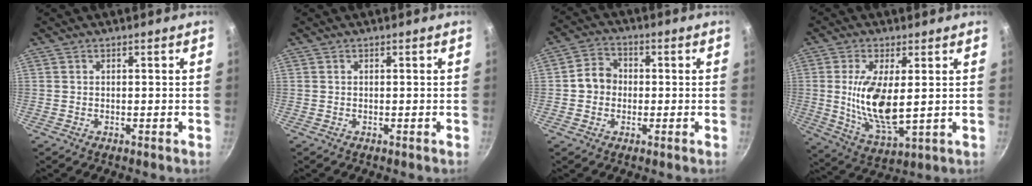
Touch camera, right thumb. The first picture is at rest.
{"total": 0.0}
{"total": 5.7, "force": [-0.3, 5.0, 2.7], "torque": [-0.015, 0.016, -0.017]}
{"total": 12.5, "force": [1.2, 5.0, 11.4], "torque": [-0.220, -0.019, 0.030]}